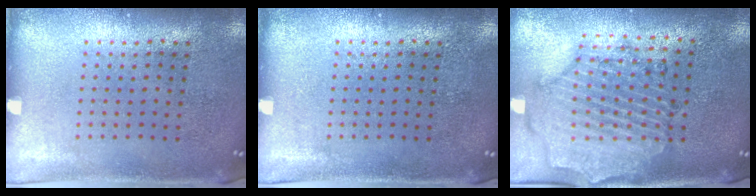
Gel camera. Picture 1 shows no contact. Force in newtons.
{"total": 0.0}
{"total": 1.6, "press": 1.6, "slide": 0.4}